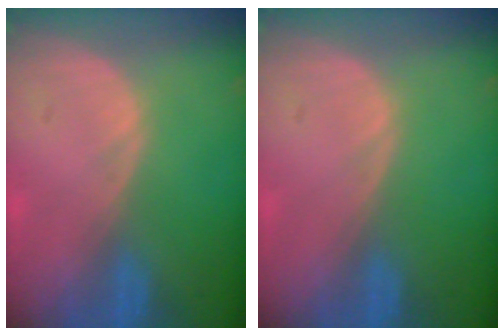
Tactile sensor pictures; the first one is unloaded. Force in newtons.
{"total": 0.0}